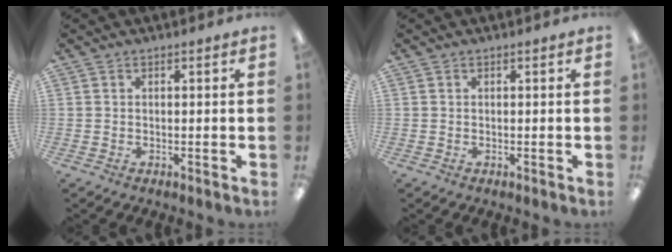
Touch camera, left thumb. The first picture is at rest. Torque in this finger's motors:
{"motor_torque": [0.02, 0.02, 0.01, -0.11, 0.00]}